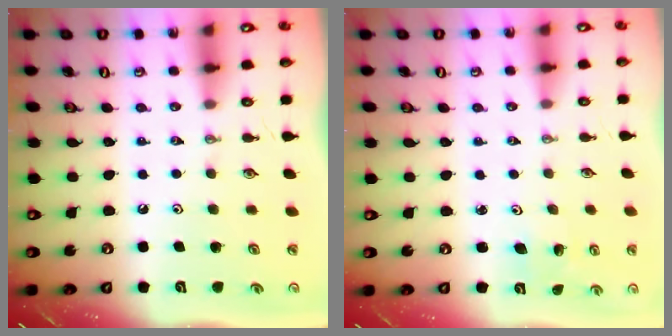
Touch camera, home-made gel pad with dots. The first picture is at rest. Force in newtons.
{"total": 2.8, "press": 2.8, "slide": 0.3}